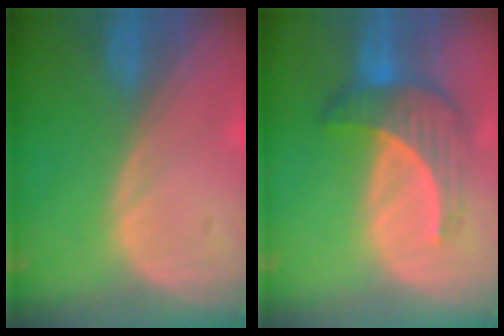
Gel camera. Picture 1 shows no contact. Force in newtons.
{"total": 7.3, "press": 6.7, "slide": 2.9}